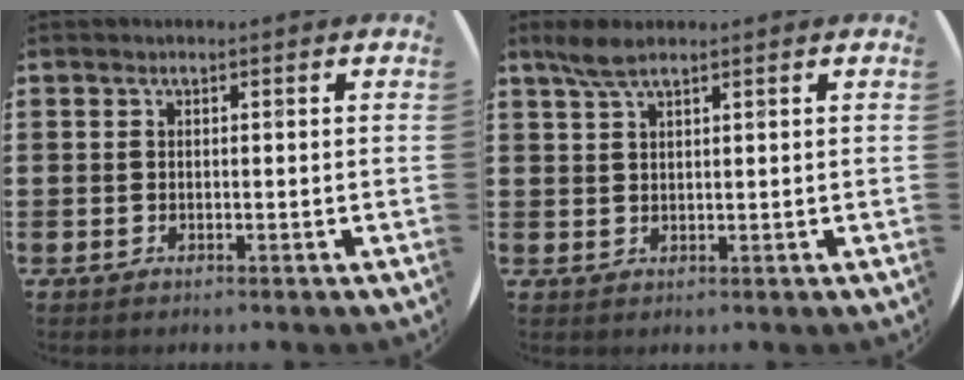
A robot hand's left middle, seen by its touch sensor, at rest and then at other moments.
{"total": 3.1, "force": [2.3, 0.5, 1.9], "torque": [-0.041, 0.003, 0.042]}